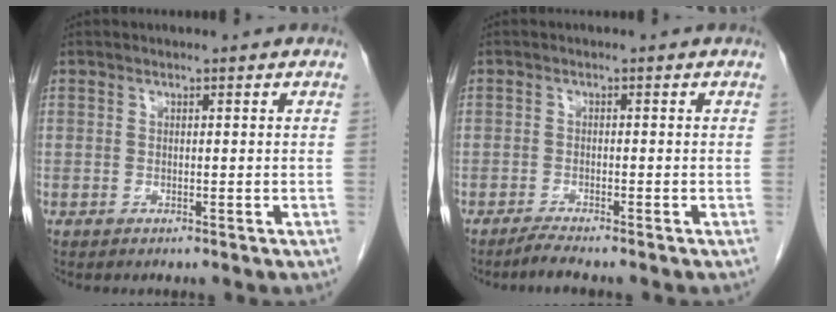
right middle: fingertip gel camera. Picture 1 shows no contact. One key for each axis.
{"total": 2.1, "fx": -1.9, "fy": -0.5, "fz": 0.8, "tx": -0.025, "ty": -0.007, "tz": -0.038}